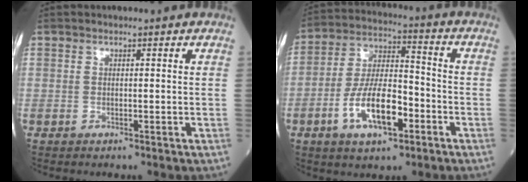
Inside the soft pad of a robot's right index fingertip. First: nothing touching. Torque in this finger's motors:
{"motor_torque": [0.58, -0.26, 0.33, 0.21]}